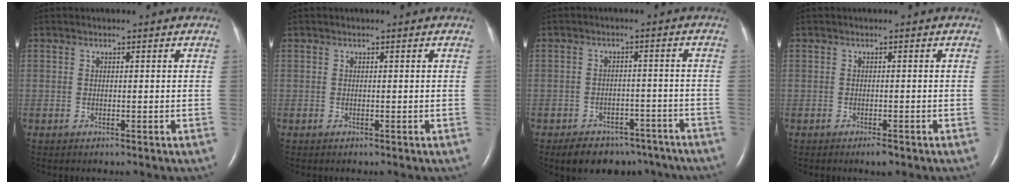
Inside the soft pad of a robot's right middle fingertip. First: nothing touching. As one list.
[{"total": 0.0}, {"total": 11.3, "force": [-8.9, 6.0, 3.5], "torque": [-0.046, 0.007, -0.105]}, {"total": 1.5, "force": [-1.1, 0.3, 1.0], "torque": [-0.018, -0.002, -0.014]}]